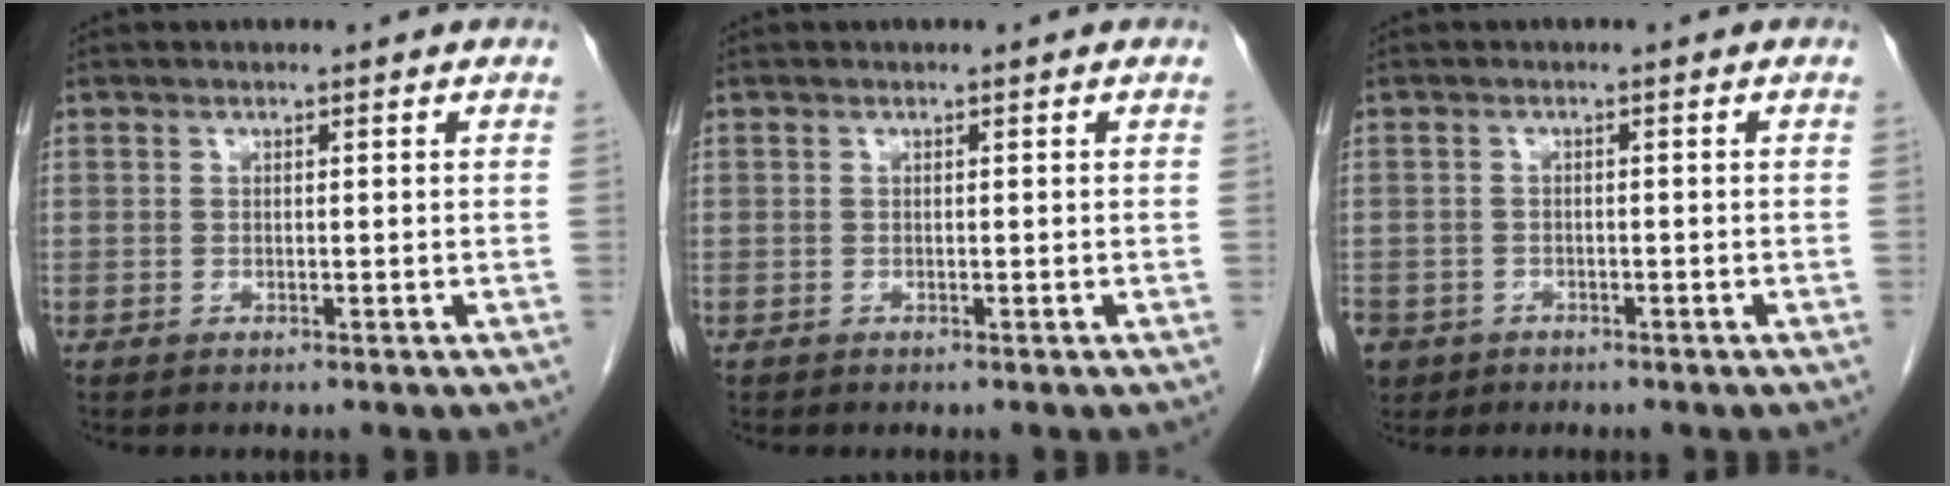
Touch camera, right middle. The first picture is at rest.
{"total": 0.0}
{"total": 6.6, "force": [-3.9, 5.0, 1.9], "torque": [-0.060, -0.004, -0.063]}